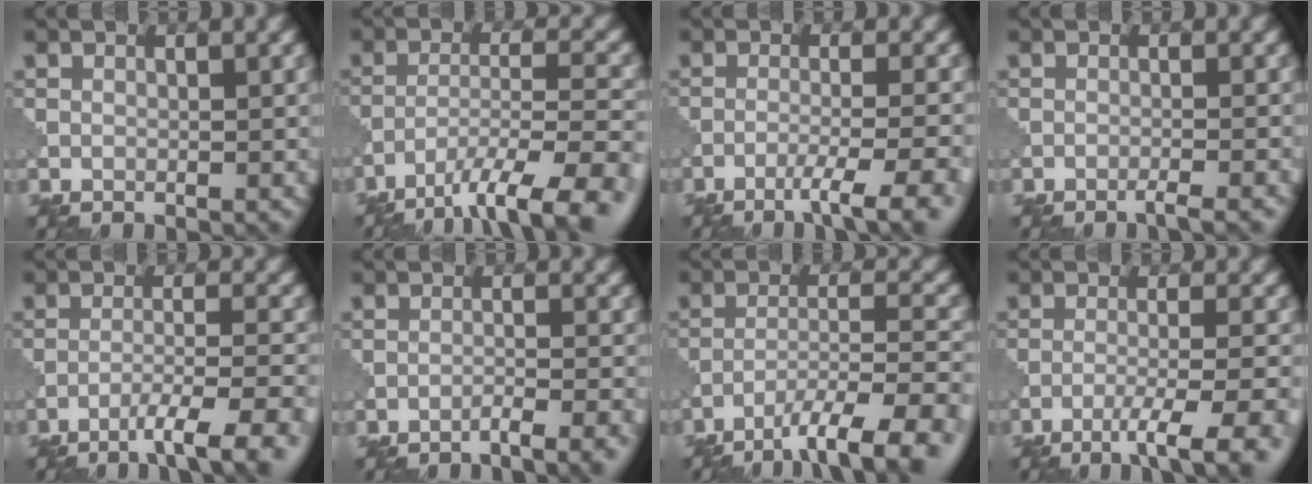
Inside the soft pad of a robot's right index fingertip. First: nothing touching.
{"total": 10.2, "force": [-7.0, 2.2, 7.0], "torque": [-0.115, -0.005, -0.104]}
{"total": 5.4, "force": [-3.2, 0.8, 4.3], "torque": [-0.061, 0.003, -0.056]}
{"total": 1.9, "force": [-1.2, 0.2, 1.4], "torque": [-0.010, 0.001, -0.031]}
{"total": 6.5, "force": [-4.2, 0.9, 5.0], "torque": [-0.069, 0.006, -0.067]}
{"total": 3.4, "force": [-2.5, 0.5, 2.3], "torque": [-0.027, 0.009, -0.051]}
{"total": 9.0, "force": [-6.0, 1.9, 6.4], "torque": [-0.099, 0.003, -0.090]}
{"total": 6.3, "force": [-3.7, 1.0, 5.0], "torque": [-0.069, 0.003, -0.063]}